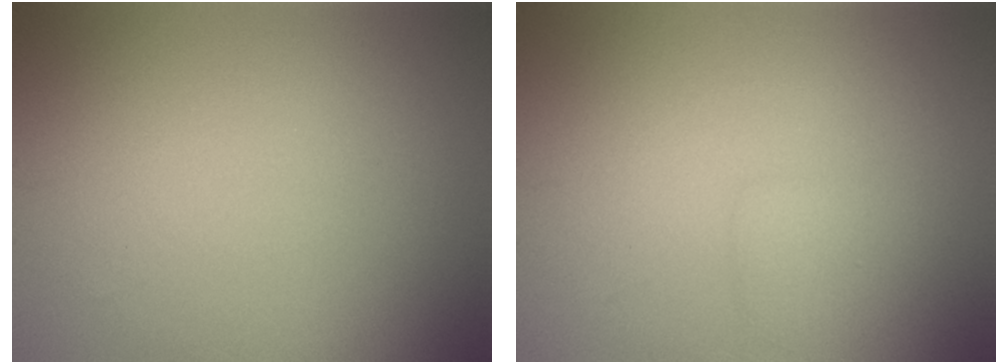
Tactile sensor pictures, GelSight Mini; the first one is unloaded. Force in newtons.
{"total": 1.4, "press": 1.4, "slide": 0.1}